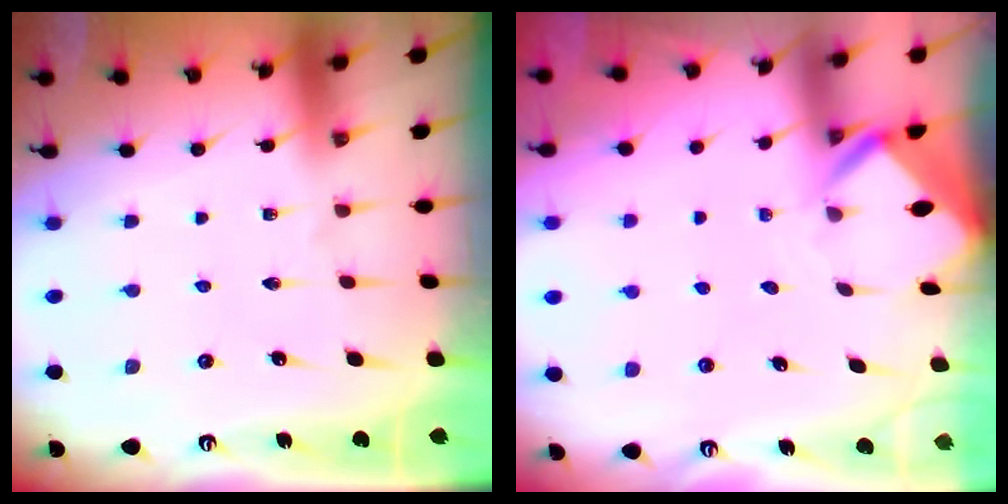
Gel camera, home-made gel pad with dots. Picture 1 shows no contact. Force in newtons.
{"total": 3.0, "press": 3.0, "slide": 0.2}